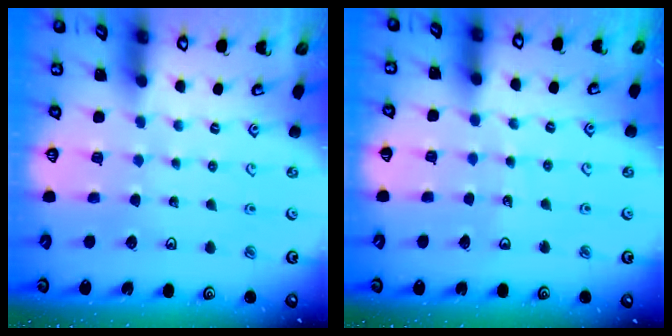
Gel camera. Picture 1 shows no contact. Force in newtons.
{"total": 2.5, "press": 2.5, "slide": 0.2}